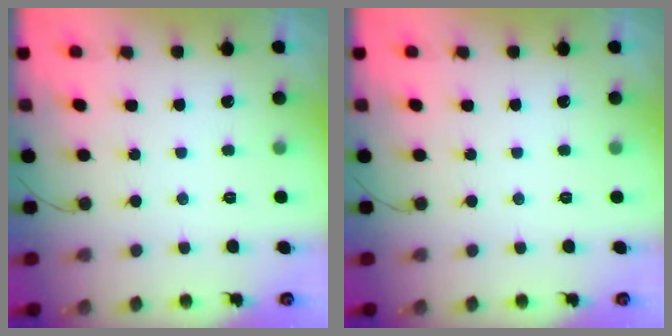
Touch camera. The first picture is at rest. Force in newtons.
{"total": 0.0}